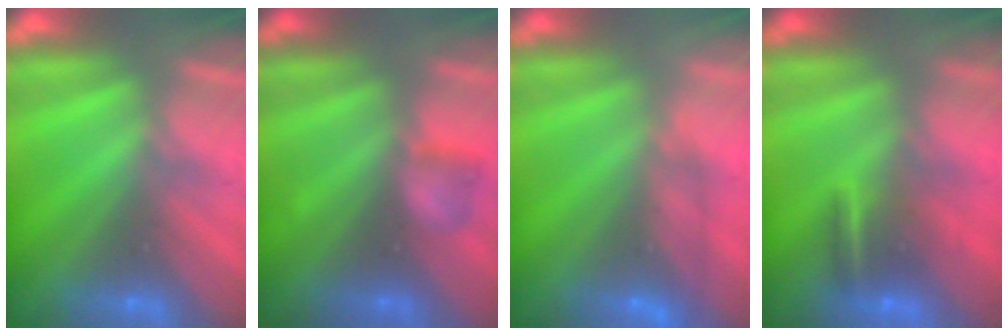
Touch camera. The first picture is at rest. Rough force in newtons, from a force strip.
{"total": 2.1}
{"total": 4.7}
{"total": 7.1}